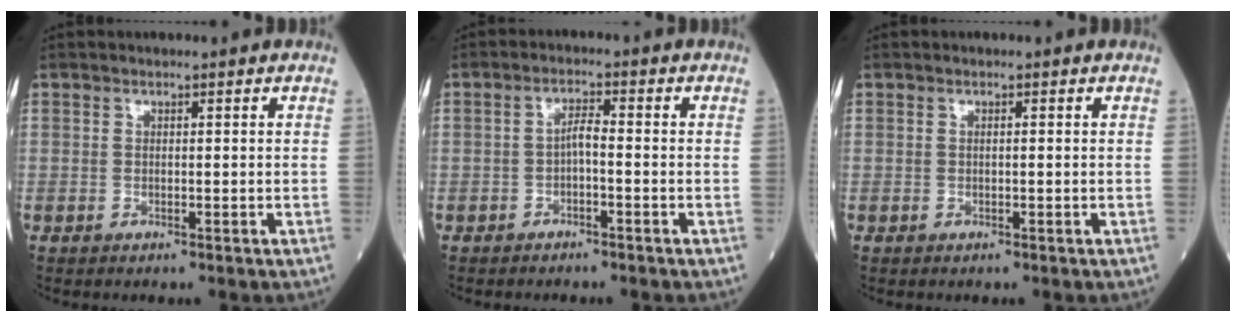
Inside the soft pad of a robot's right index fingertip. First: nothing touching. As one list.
[{"total": 2.3, "force": [-0.8, 0.5, 2.0], "torque": [-0.034, 0.005, -0.016]}, {"total": 0.0}]